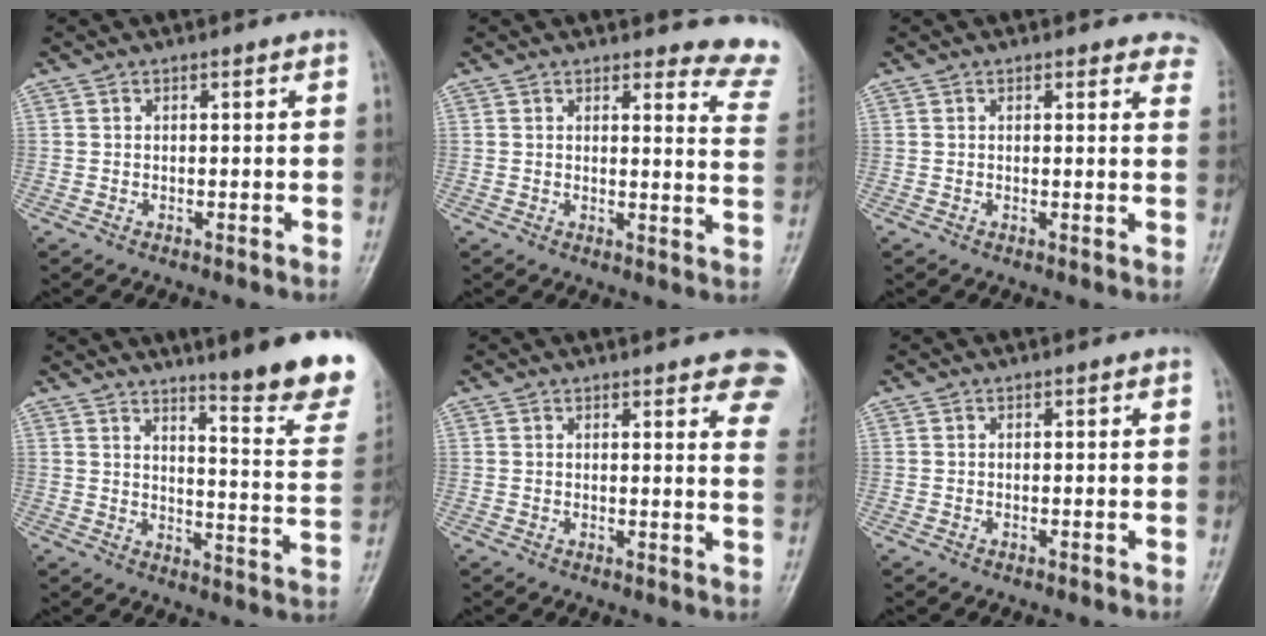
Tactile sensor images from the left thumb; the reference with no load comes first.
{"total": 10.4, "force": [10.3, 1.6, 0.5], "torque": [0.041, -0.114, 0.075]}
{"total": 5.9, "force": [5.4, 2.1, 1.1], "torque": [0.027, -0.020, 0.031]}
{"total": 17.9, "force": [13.3, 2.0, 11.8], "torque": [-0.121, -0.106, 0.171]}
{"total": 12.5, "force": [9.1, 3.2, 8.1], "torque": [-0.069, -0.031, 0.088]}
{"total": 0.0}